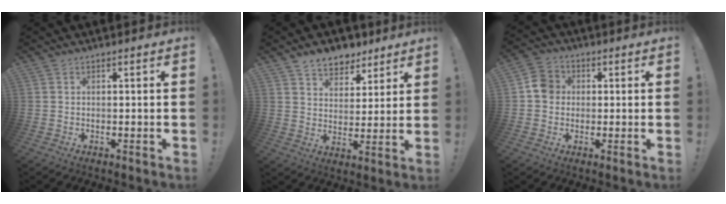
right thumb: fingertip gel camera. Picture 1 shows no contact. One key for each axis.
{"total": 8.5, "fx": 6.6, "fy": 5.1, "fz": 1.7, "tx": -0.019, "ty": -0.051, "tz": 0.127}
{"total": 6.6, "fx": 0.3, "fy": 5.9, "fz": 3.0, "tx": -0.040, "ty": 0.021, "tz": 0.009}